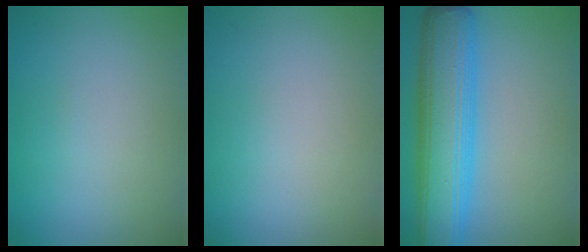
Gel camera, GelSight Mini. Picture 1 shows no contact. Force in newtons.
{"total": 0.0}
{"total": 9.1, "press": 9.1, "slide": 0.2}